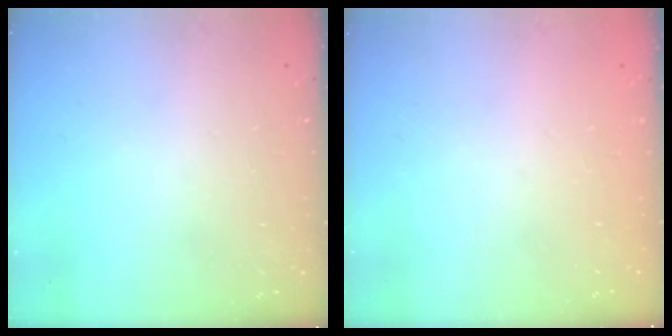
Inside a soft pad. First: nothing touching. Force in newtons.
{"total": 0.0}